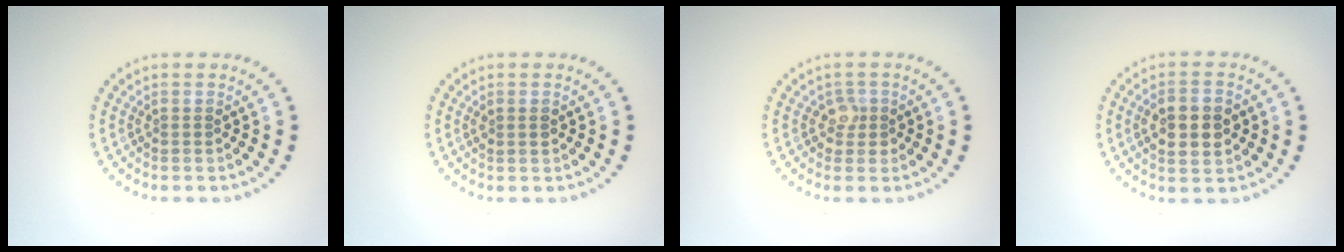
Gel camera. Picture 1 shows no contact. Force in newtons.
{"total": 0.9, "press": 0.8, "slide": 0.2}
{"total": 1.6, "press": 1.4, "slide": 0.9}
{"total": 4.5, "press": 4.5, "slide": 0.1}